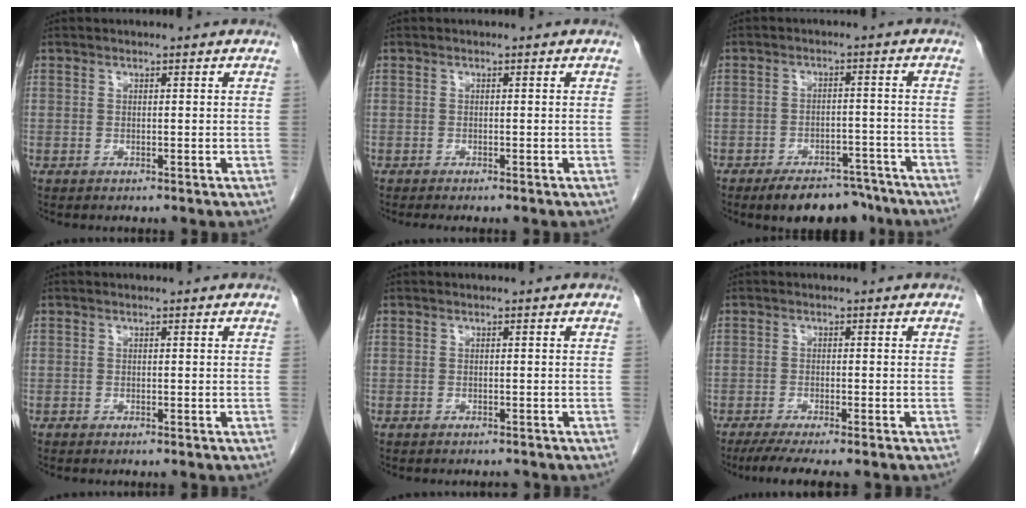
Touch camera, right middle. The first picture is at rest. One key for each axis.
{"total": 2.5, "fx": -2.1, "fy": 0.3, "fz": 1.2, "tx": -0.015, "ty": -0.004, "tz": -0.026}
{"total": 9.1, "fx": -7.4, "fy": 4.0, "fz": 3.5, "tx": -0.035, "ty": 0.012, "tz": -0.109}
{"total": 0.0}
{"total": 1.2, "fx": -1.1, "fy": 0.4, "fz": 0.2, "tx": -0.005, "ty": 0.000, "tz": -0.017}
{"total": 6.3, "fx": -5.1, "fy": 0.3, "fz": 3.7, "tx": -0.053, "ty": -0.014, "tz": -0.081}